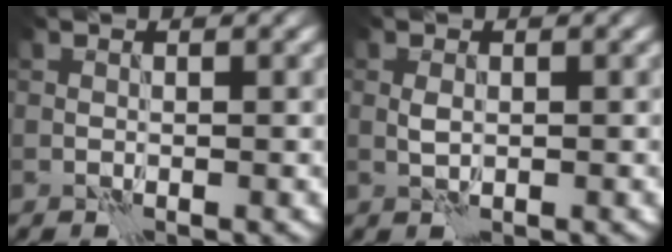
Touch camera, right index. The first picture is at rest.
{"total": 0.9, "force": [0.2, 0.5, 0.7], "torque": [-0.019, -0.001, 0.002]}